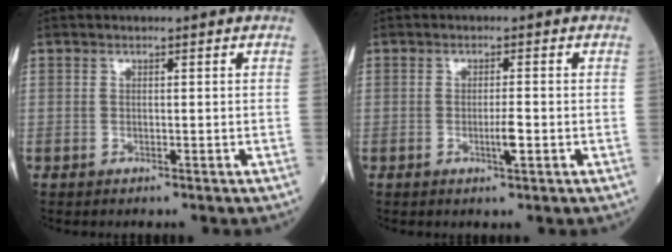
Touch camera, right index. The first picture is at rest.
{"total": 2.3, "force": [-0.8, 0.1, 2.2], "torque": [-0.038, -0.003, -0.015]}